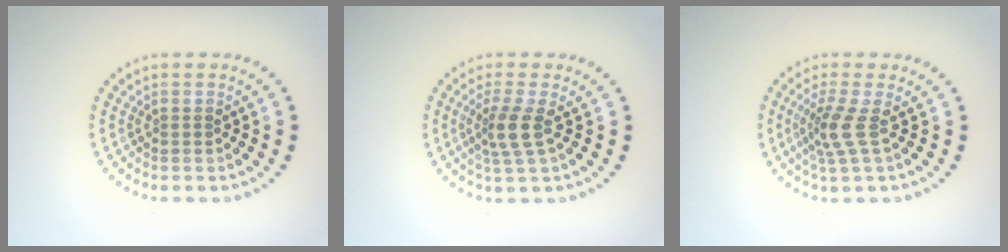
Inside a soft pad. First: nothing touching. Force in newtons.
{"total": 2.6, "press": 2.1, "slide": 1.6}
{"total": 2.6, "press": 1.8, "slide": 1.9}